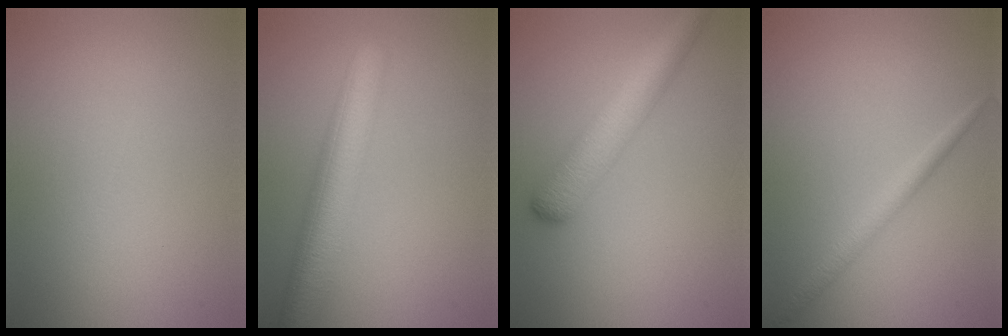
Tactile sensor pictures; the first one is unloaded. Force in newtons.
{"total": 6.6, "press": 6.6, "slide": 0.2}
{"total": 4.8, "press": 4.8, "slide": 0.2}
{"total": 1.7, "press": 1.7, "slide": 0.1}